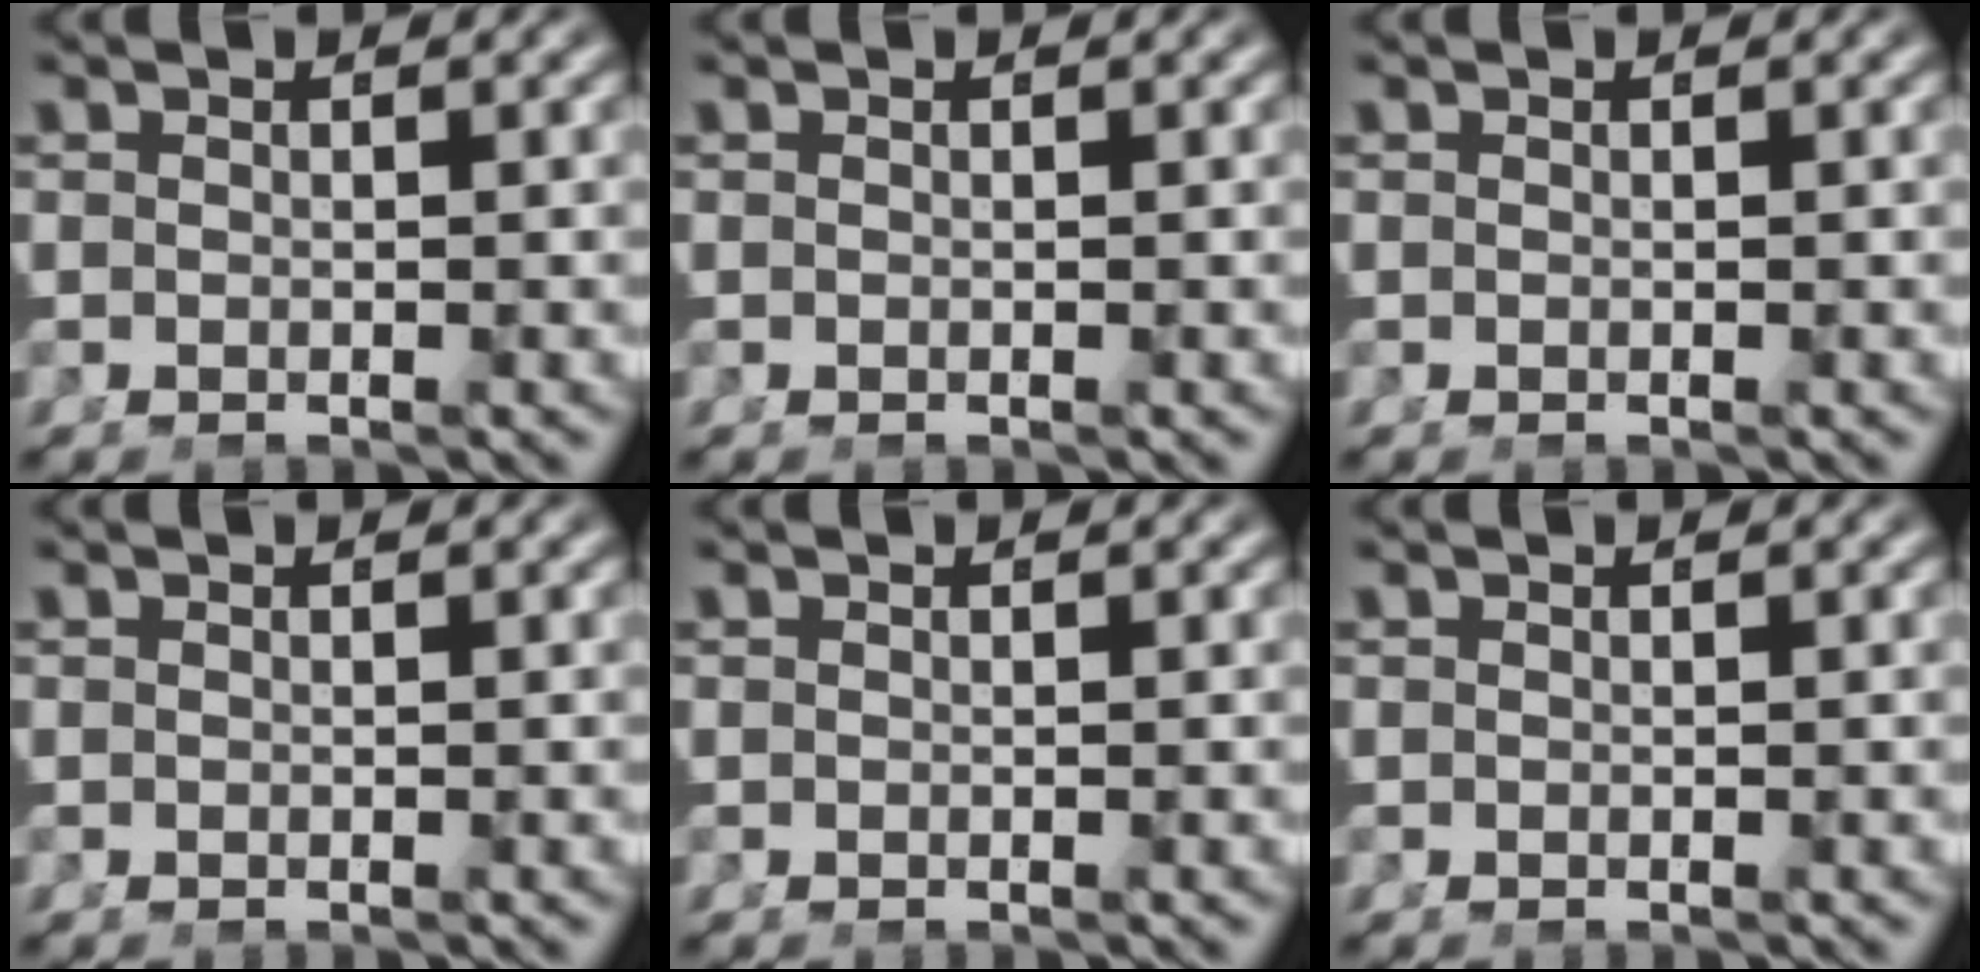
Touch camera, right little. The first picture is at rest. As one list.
[{"total": 0.0}, {"total": 0.0}, {"total": 0.0}, {"total": 0.0}, {"total": 0.0}]